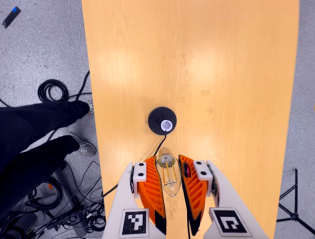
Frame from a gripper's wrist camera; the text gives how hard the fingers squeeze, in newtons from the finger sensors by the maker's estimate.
{"total": 22.1, "left": 25.4, "right": 18.8}